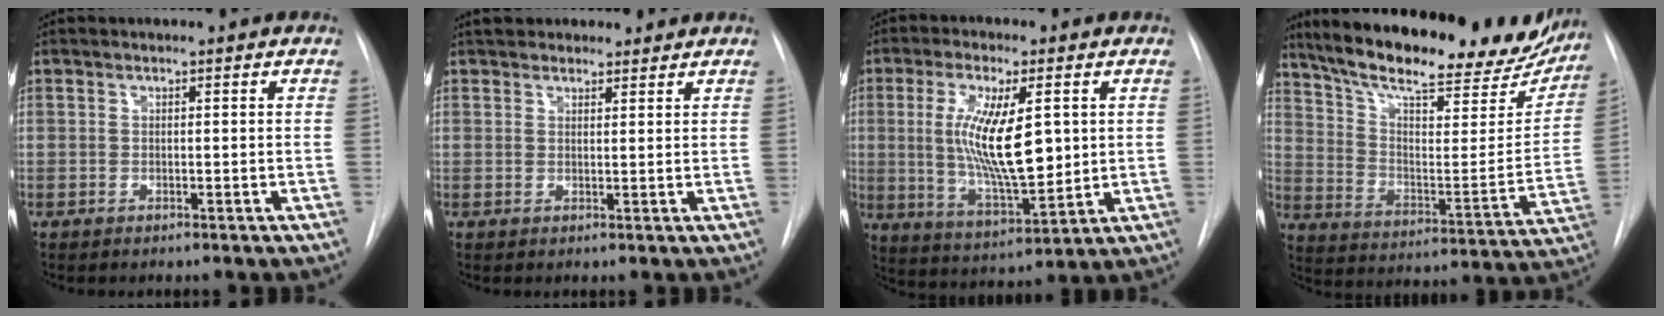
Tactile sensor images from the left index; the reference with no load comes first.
{"total": 5.4, "force": [4.8, 2.3, 1.3], "torque": [-0.008, 0.029, 0.068]}
{"total": 13.3, "force": [1.8, 3.5, 12.7], "torque": [-0.241, -0.008, 0.037]}
{"total": 28.7, "force": [23.7, 7.6, 14.3], "torque": [-0.222, -0.026, 0.321]}